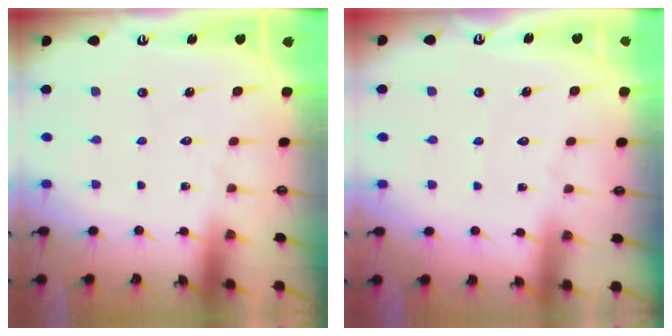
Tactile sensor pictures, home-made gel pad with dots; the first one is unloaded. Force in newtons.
{"total": 2.3, "press": 2.3, "slide": 0.3}